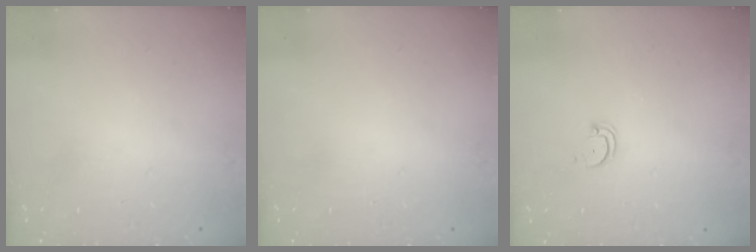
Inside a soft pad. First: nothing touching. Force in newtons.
{"total": 0.0}
{"total": 2.6, "press": 2.6, "slide": 0.1}